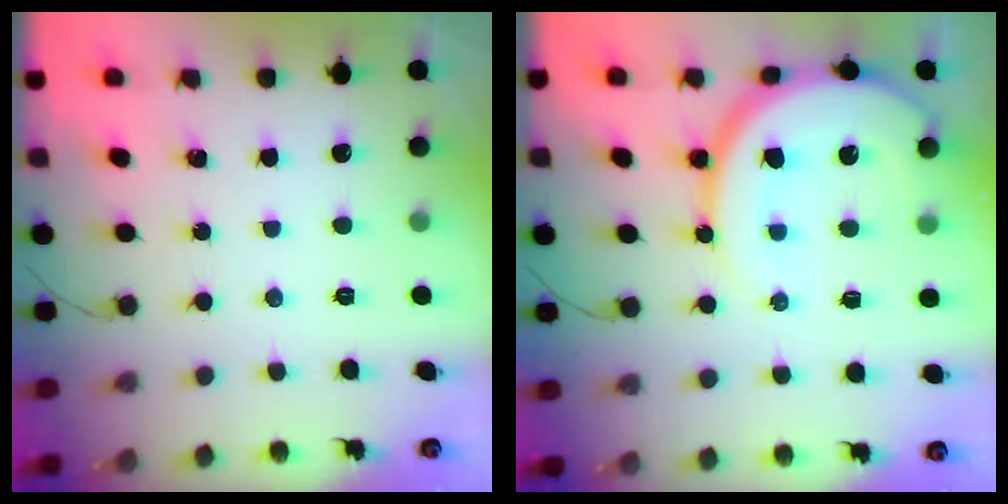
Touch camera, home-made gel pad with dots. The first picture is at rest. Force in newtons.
{"total": 15.4, "press": 15.3, "slide": 1.7}